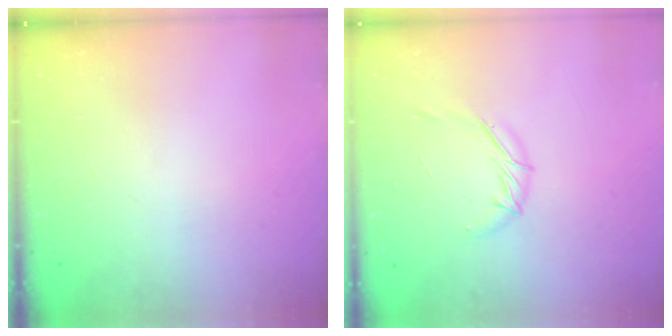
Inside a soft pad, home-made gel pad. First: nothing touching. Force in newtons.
{"total": 5.8, "press": 5.7, "slide": 1.3}